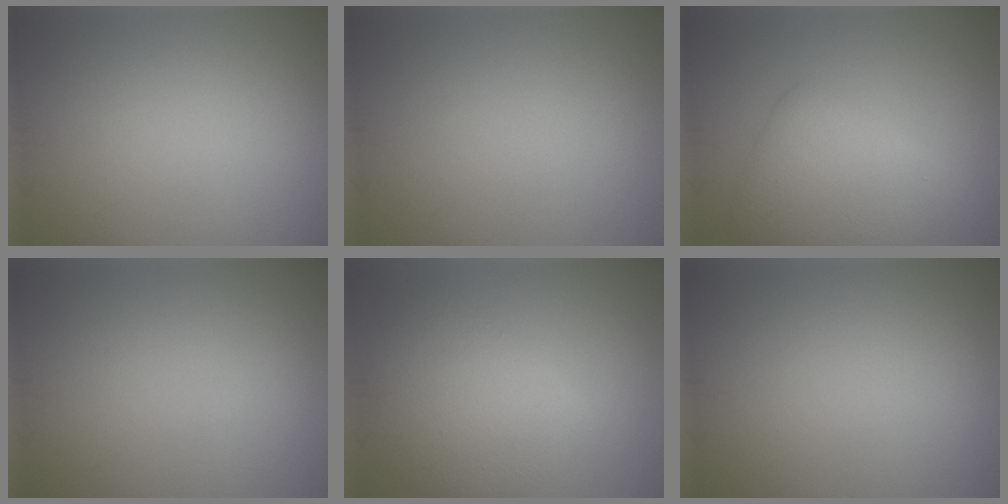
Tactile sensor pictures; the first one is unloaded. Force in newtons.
{"total": 0.0}
{"total": 5.8, "press": 5.8, "slide": 0.1}
{"total": 0.0}
{"total": 5.8, "press": 5.8, "slide": 0.4}
{"total": 0.0}